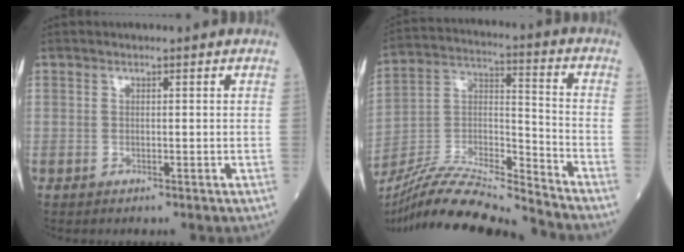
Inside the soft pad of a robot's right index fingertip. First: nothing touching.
{"total": 17.6, "force": [-16.6, -0.4, 6.0], "torque": [-0.110, 0.013, -0.300]}